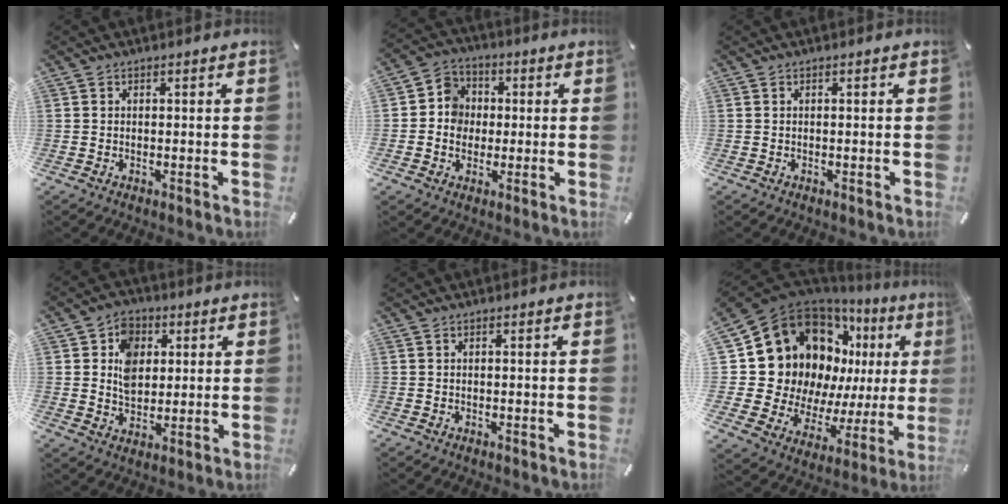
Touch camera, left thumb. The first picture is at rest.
{"total": 6.4, "force": [-0.9, 6.2, 1.5], "torque": [-0.035, 0.017, -0.020]}
{"total": 0.0}
{"total": 8.3, "force": [1.9, 6.8, 4.4], "torque": [-0.068, 0.006, 0.033]}
{"total": 0.0}
{"total": 23.5, "force": [8.9, 17.7, 12.6], "torque": [-0.196, -0.090, 0.196]}